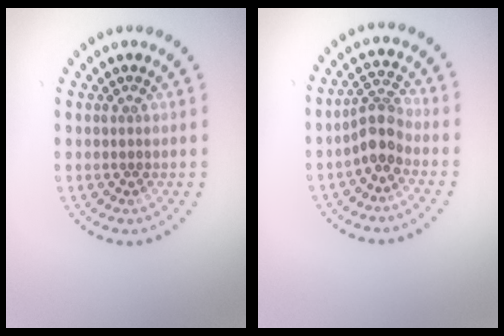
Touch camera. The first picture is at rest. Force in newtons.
{"total": 2.9, "press": 2.3, "slide": 1.8}